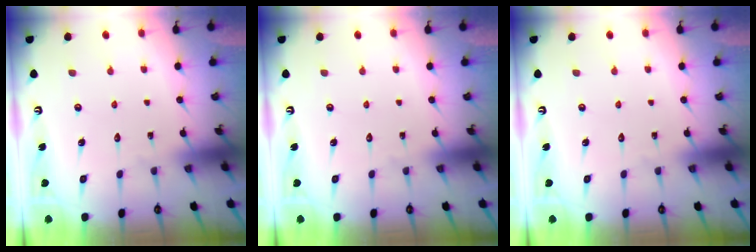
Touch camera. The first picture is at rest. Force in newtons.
{"total": 0.0}
{"total": 0.0}